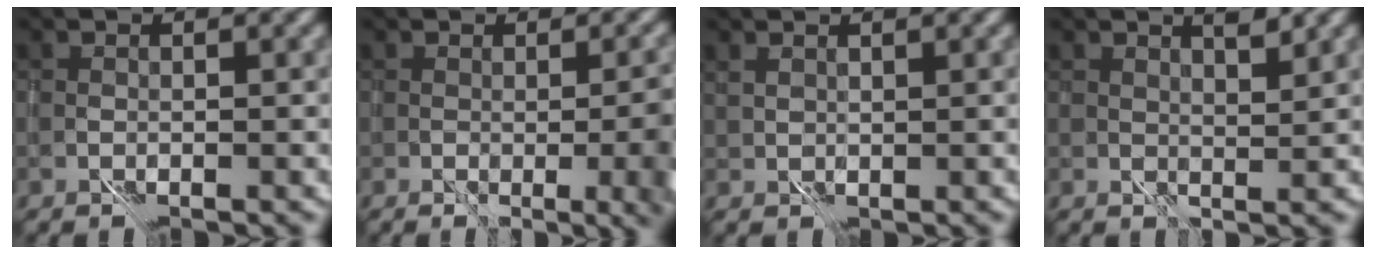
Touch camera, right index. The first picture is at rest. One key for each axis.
{"total": 5.6, "fx": -0.6, "fy": 1.8, "fz": 5.2, "tx": -0.048, "ty": 0.000, "tz": 0.009}
{"total": 1.0, "fx": 0.9, "fy": 0.3, "fz": 0.4, "tx": -0.011, "ty": 0.001, "tz": 0.019}
{"total": 2.7, "fx": 2.6, "fy": -0.1, "fz": 0.9, "tx": -0.009, "ty": 0.004, "tz": 0.045}